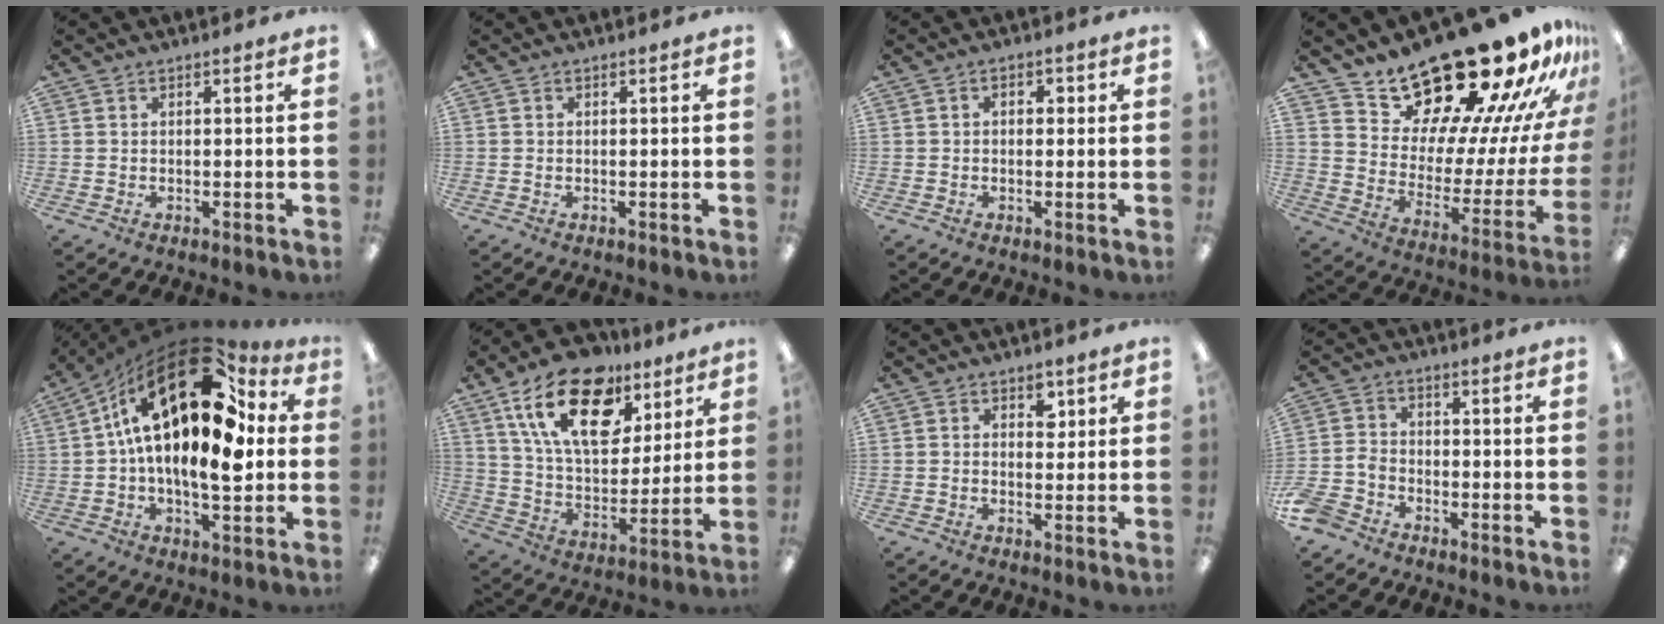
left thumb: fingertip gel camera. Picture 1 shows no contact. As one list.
[{"total": 0.0}, {"total": 2.1, "force": [-0.2, 1.3, 1.6], "torque": [-0.023, 0.007, -0.007]}, {"total": 24.5, "force": [20.8, 8.7, 9.7], "torque": [-0.134, -0.163, 0.364]}, {"total": 26.1, "force": [7.3, 11.6, 22.3], "torque": [-0.385, -0.044, 0.111]}, {"total": 21.2, "force": [11.5, 11.7, 13.3], "torque": [-0.224, -0.040, 0.203]}, {"total": 3.4, "force": [1.3, 2.1, 2.3], "torque": [-0.010, -0.009, 0.013]}, {"total": 5.7, "force": [-4.6, 2.8, 1.9], "torque": [-0.044, 0.018, -0.090]}]